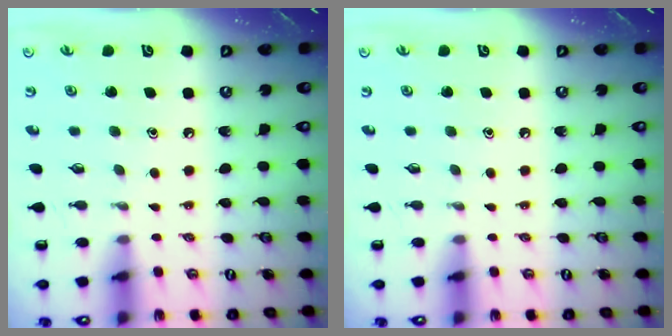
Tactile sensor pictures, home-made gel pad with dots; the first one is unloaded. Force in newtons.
{"total": 0.0}